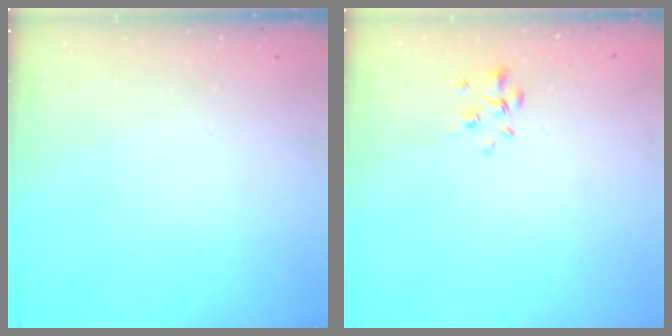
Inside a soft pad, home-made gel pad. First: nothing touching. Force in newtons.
{"total": 2.4, "press": 2.3, "slide": 0.8}